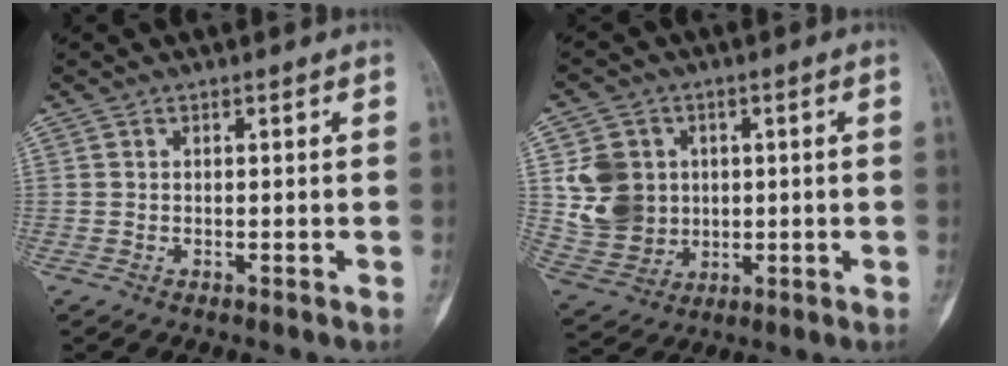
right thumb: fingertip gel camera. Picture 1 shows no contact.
{"total": 11.3, "force": [1.7, 10.1, 4.8], "torque": [-0.063, -0.005, 0.046]}